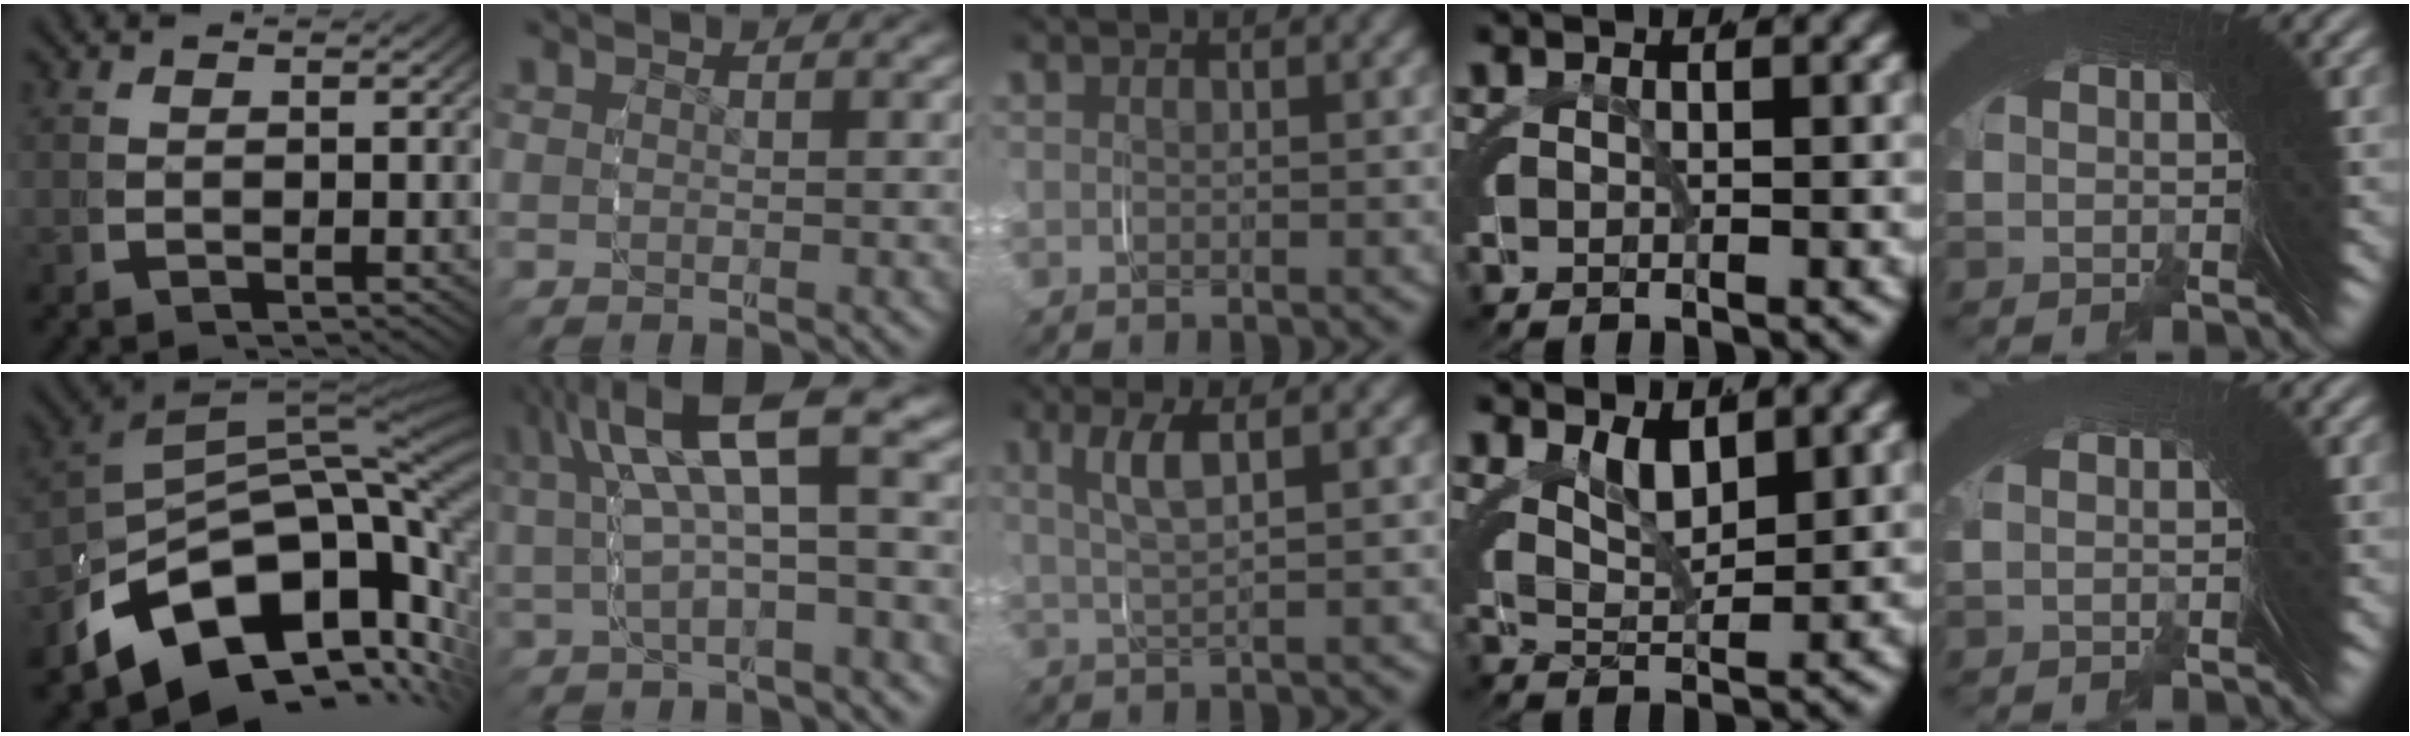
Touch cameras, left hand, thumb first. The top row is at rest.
{"thumb": {"total": 20.7, "force": [-2.8, 13.2, 15.7], "torque": [-0.264, -0.042, -0.029]}, "index": {"total": 7.7, "force": [2.0, 4.2, 6.2], "torque": [-0.109, 0.019, 0.023]}, "middle": {"total": 3.0, "force": [1.0, 0.5, 2.8], "torque": [-0.060, 0.003, 0.019]}, "ring": {"total": 2.8, "force": [2.0, 0.9, 1.7], "torque": [-0.033, -0.006, 0.036]}, "little": {"total": 1.2, "force": [-0.4, -1.1, -0.3], "torque": [0.015, 0.013, -0.005]}}